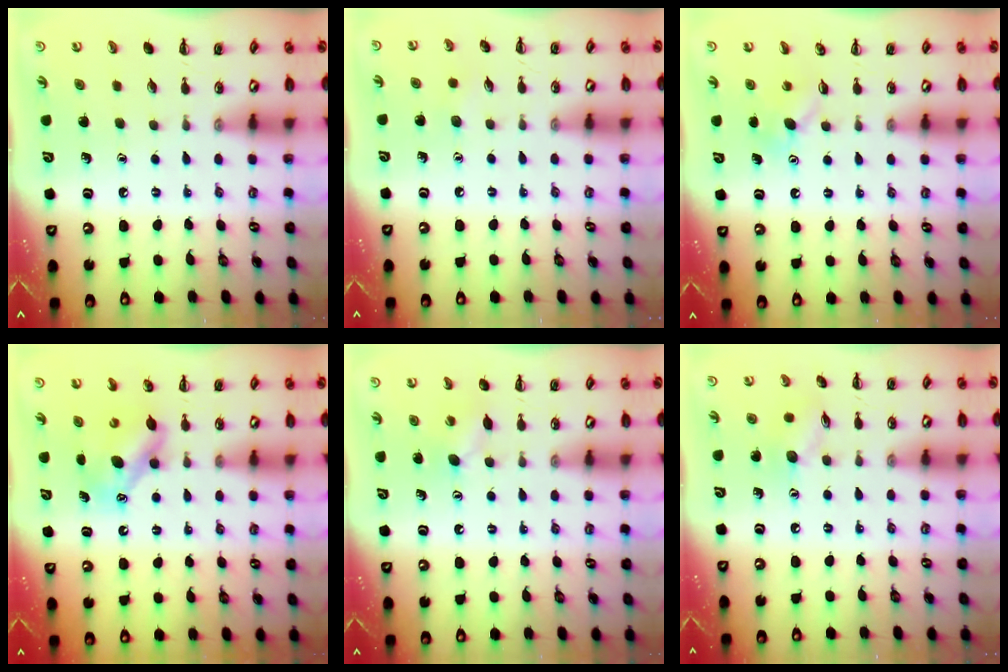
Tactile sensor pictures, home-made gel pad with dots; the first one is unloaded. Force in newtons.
{"total": 3.6, "press": 3.4, "slide": 1.0}
{"total": 4.2, "press": 4.0, "slide": 1.2}
{"total": 7.6, "press": 7.6, "slide": 1.0}
{"total": 4.9, "press": 4.8, "slide": 1.0}
{"total": 7.3, "press": 7.3, "slide": 0.9}